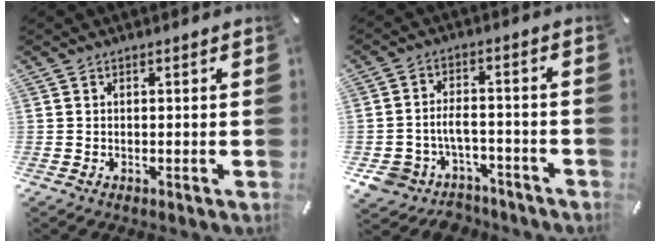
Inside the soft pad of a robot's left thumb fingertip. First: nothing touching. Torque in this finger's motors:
{"motor_torque": [0.38, 0.69, 0.60, 0.59, 0.03]}